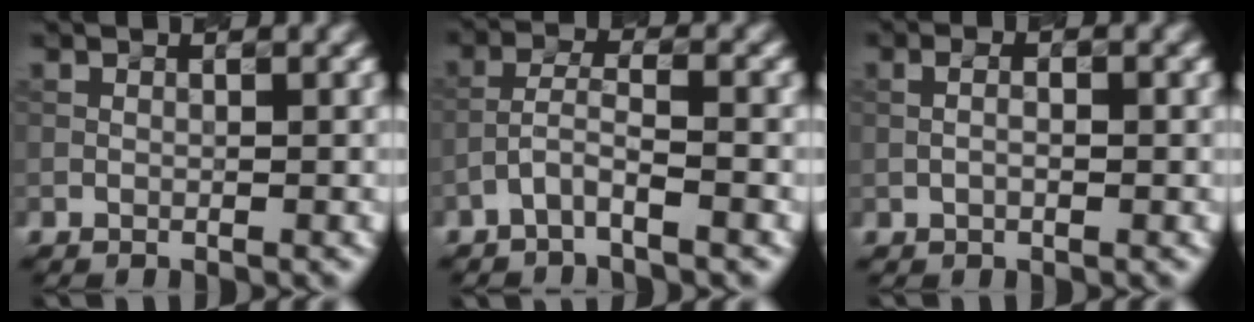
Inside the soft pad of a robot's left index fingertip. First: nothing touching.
{"total": 2.5, "force": [-1.7, 0.5, 1.8], "torque": [-0.044, 0.013, -0.036]}
{"total": 1.2, "force": [-0.1, 0.5, 1.1], "torque": [-0.012, -0.003, -0.005]}